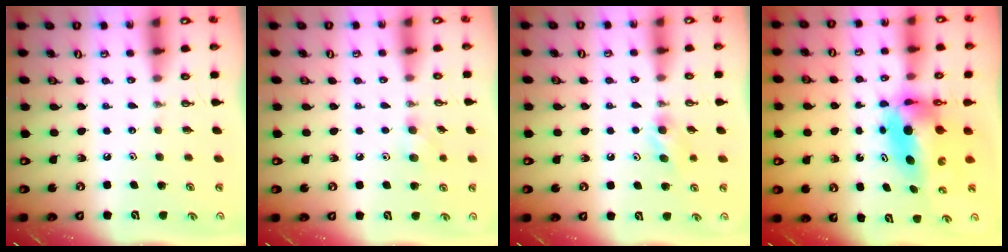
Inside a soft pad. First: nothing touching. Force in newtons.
{"total": 7.2, "press": 7.1, "slide": 0.9}
{"total": 5.8, "press": 5.7, "slide": 0.8}
{"total": 7.4, "press": 7.2, "slide": 1.6}